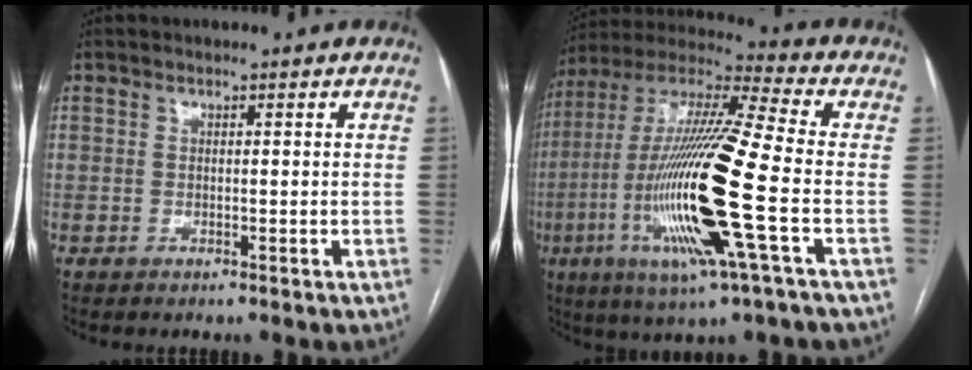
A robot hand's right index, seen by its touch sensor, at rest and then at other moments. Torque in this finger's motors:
{"motor_torque": [2.14, 0.00, 1.05, 0.21]}